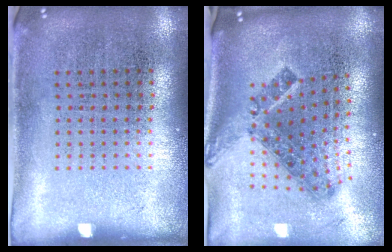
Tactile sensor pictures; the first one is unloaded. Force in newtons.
{"total": 1.7, "press": 1.2, "slide": 1.1}